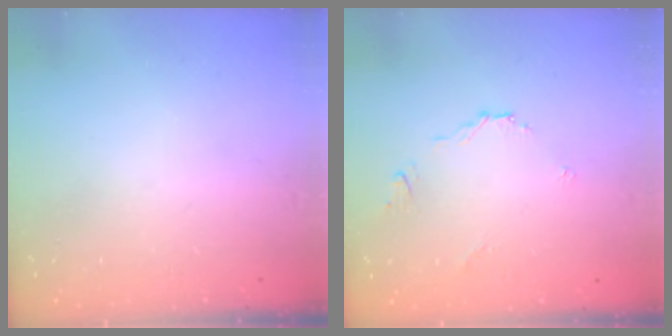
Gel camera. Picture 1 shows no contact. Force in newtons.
{"total": 3.8, "press": 3.8, "slide": 0.4}